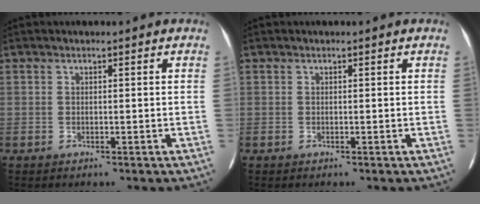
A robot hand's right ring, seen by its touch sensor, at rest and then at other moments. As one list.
[{"total": 0.0}]